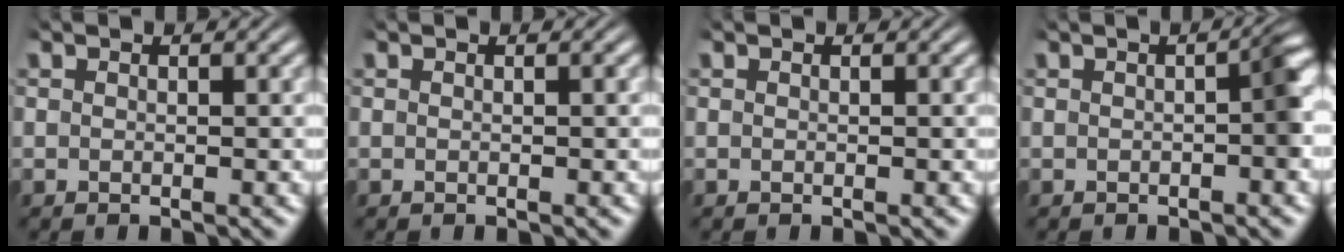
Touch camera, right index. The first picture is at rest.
{"total": 0.0}
{"total": 0.0}
{"total": 2.4, "force": [-0.2, 0.5, 2.4], "torque": [-0.025, 0.012, -0.008]}